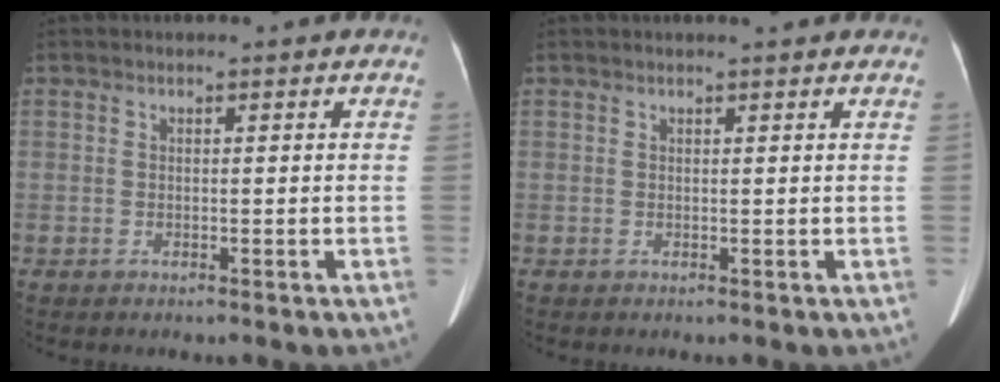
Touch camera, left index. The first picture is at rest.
{"total": 2.5, "force": [2.2, 0.0, 1.2], "torque": [-0.015, 0.011, 0.024]}